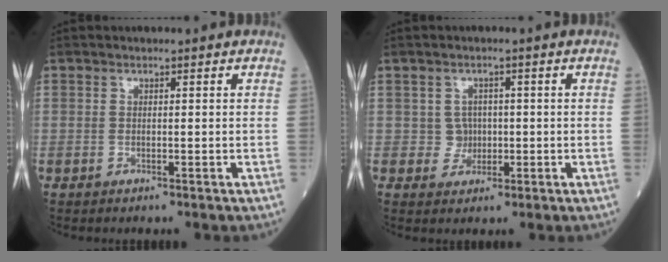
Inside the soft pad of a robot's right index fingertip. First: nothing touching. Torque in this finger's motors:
{"motor_torque": [-0.05, -0.08, 0.02, 0.01]}